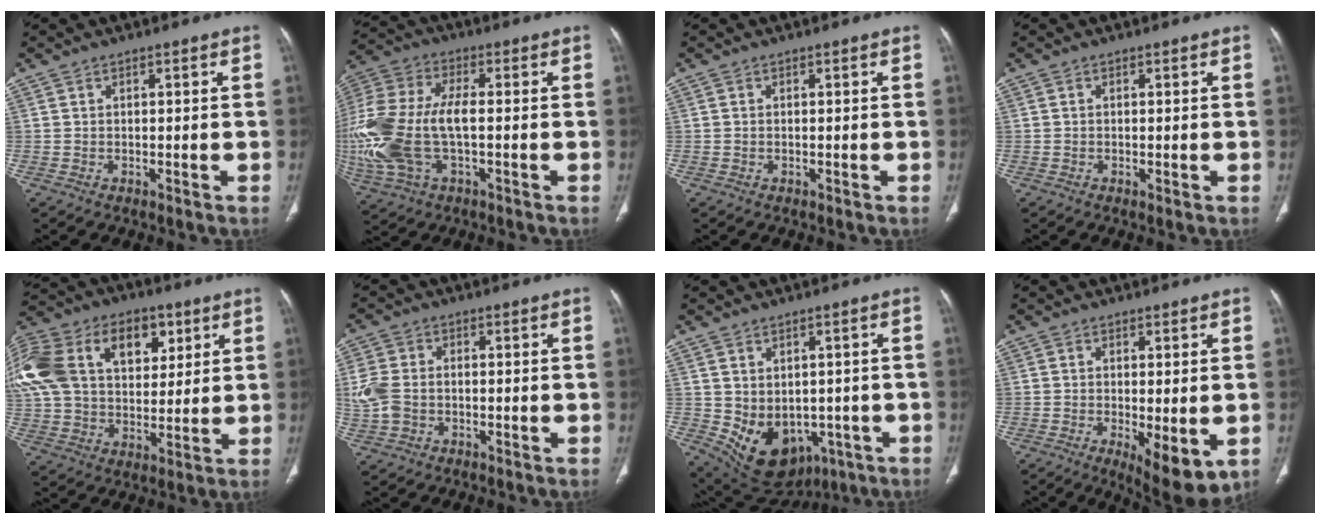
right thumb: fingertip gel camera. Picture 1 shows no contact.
{"total": 21.0, "force": [-2.5, 10.8, 17.8], "torque": [-0.440, 0.003, -0.038]}
{"total": 0.0}
{"total": 0.6, "force": [-0.1, 0.2, 0.5], "torque": [-0.014, -0.003, -0.003]}
{"total": 30.6, "force": [10.8, 20.1, 20.4], "torque": [-0.430, 0.065, 0.198]}
{"total": 6.6, "force": [-0.7, 5.0, 4.3], "torque": [-0.108, 0.009, -0.015]}
{"total": 13.4, "force": [-3.4, 10.2, 8.0], "torque": [-0.110, 0.003, -0.019]}
{"total": 9.4, "force": [-2.7, 3.4, 8.4], "torque": [-0.119, -0.021, -0.033]}